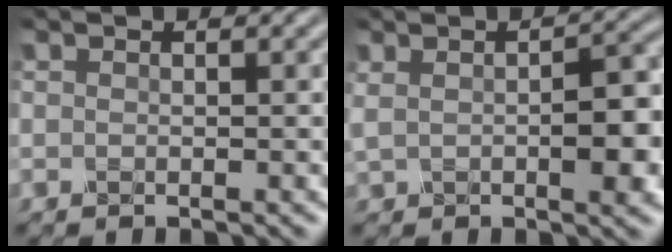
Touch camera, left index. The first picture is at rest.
{"total": 4.6, "force": [0.1, 1.7, 4.3], "torque": [-0.076, 0.004, 0.004]}